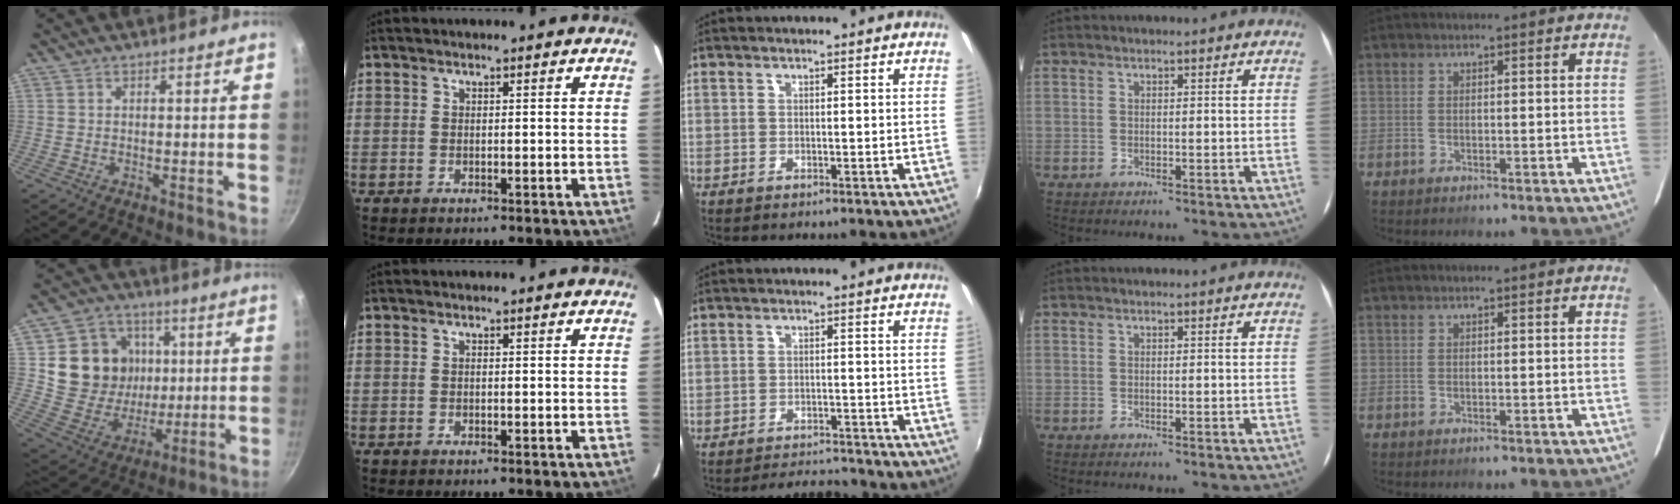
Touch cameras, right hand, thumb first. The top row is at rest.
{"thumb": {"total": 16.4, "force": [3.5, 14.3, 7.1], "torque": [-0.096, -0.006, 0.069]}, "middle": {"total": 5.6, "force": [-5.4, 0.9, 0.9], "torque": [-0.032, 0.011, -0.078]}}